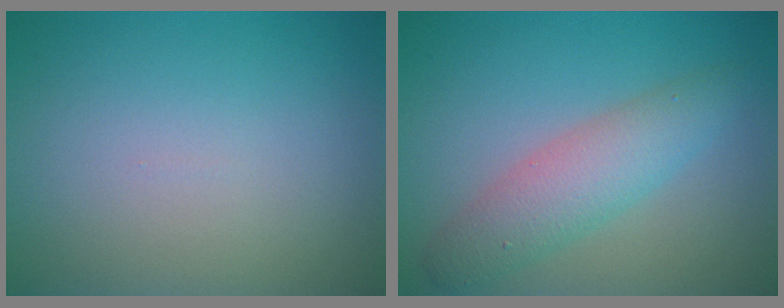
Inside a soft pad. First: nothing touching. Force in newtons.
{"total": 4.1, "press": 4.1, "slide": 0.0}